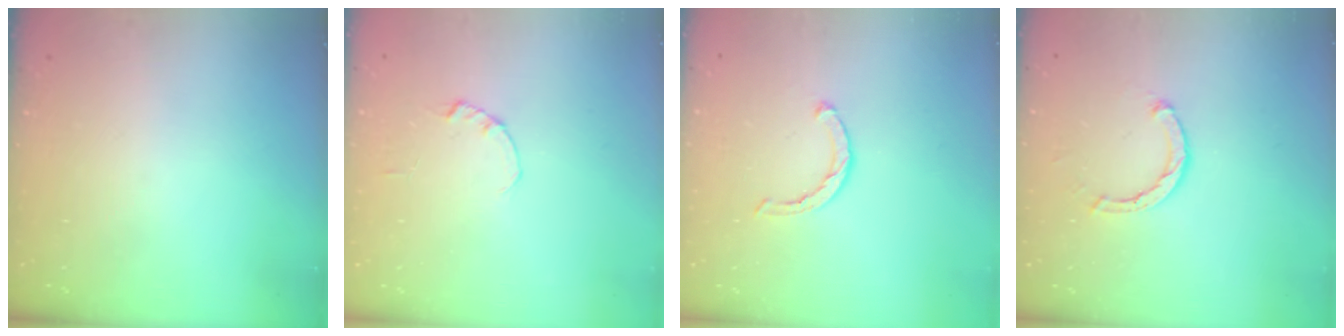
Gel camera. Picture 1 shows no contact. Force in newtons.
{"total": 0.0}
{"total": 2.1, "press": 2.1, "slide": 0.3}
{"total": 2.1, "press": 2.1, "slide": 0.1}